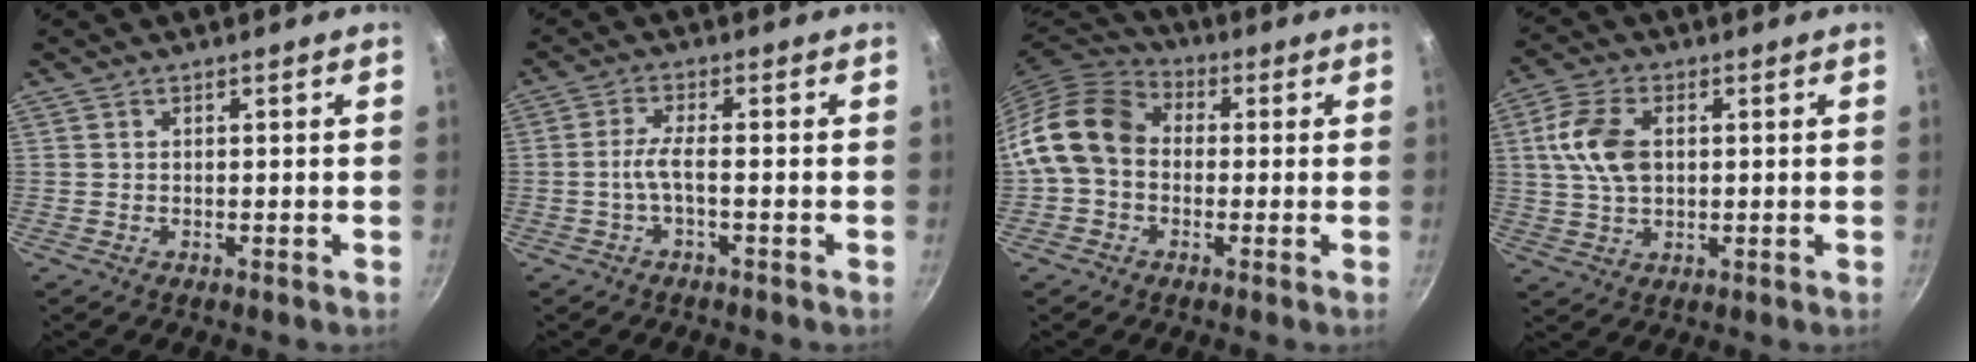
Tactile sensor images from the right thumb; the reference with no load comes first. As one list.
[{"total": 3.6, "force": [-1.3, 0.6, 3.4], "torque": [-0.079, 0.014, -0.031]}, {"total": 13.1, "force": [-0.3, 10.3, 8.2], "torque": [-0.129, 0.031, -0.026]}, {"total": 9.6, "force": [1.7, 6.0, 7.3], "torque": [-0.134, 0.009, 0.028]}]